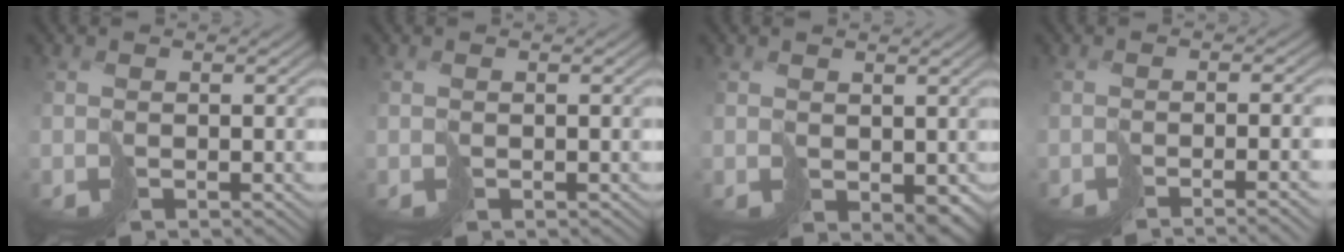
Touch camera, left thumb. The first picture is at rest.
{"total": 0.0}
{"total": 2.9, "force": [0.8, 2.1, 1.9], "torque": [-0.042, -0.010, 0.021]}
{"total": 4.2, "force": [-2.7, -0.1, 3.1], "torque": [-0.021, -0.006, -0.033]}